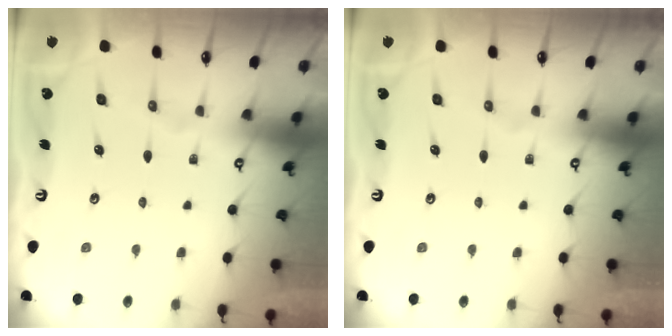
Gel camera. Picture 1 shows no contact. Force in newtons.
{"total": 0.0}